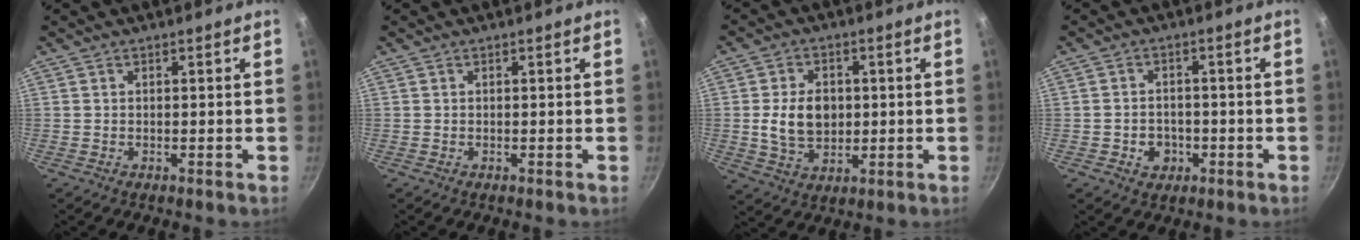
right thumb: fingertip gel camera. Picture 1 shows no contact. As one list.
[{"total": 0.0}, {"total": 9.4, "force": [0.4, 6.8, 6.4], "torque": [-0.095, -0.003, 0.011]}, {"total": 4.5, "force": [-1.5, 3.7, 2.1], "torque": [-0.019, 0.017, -0.017]}]